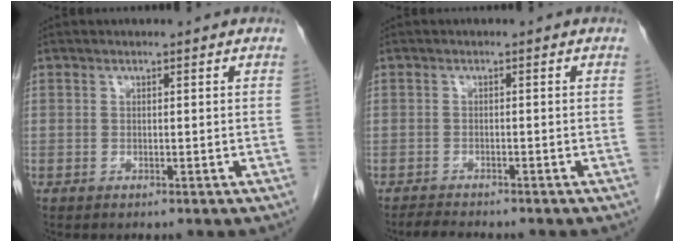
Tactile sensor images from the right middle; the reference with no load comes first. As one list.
[{"total": 2.3, "force": [-2.2, 0.0, 0.6], "torque": [-0.019, -0.012, -0.038]}]